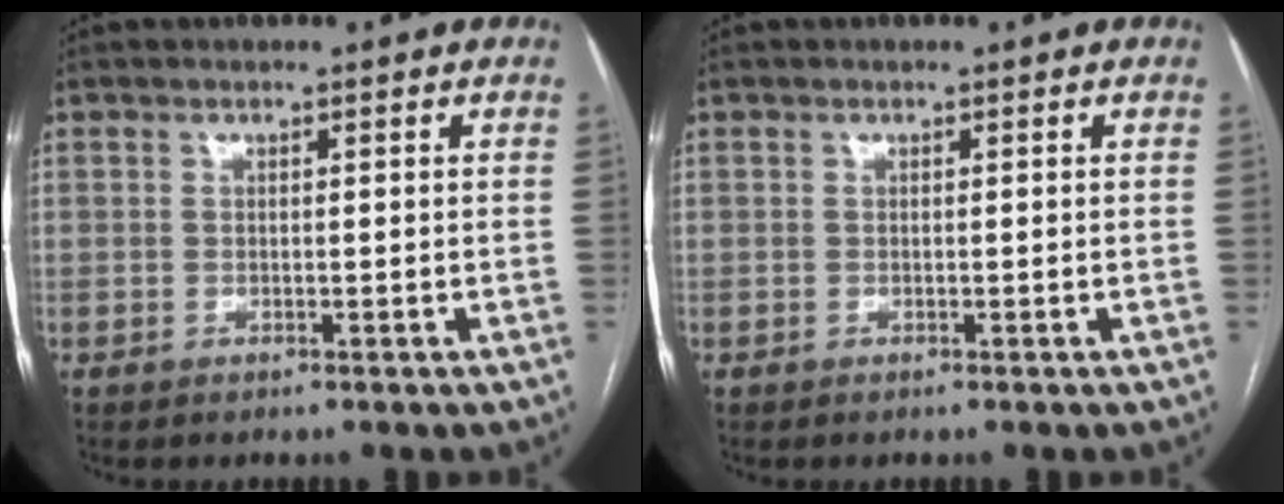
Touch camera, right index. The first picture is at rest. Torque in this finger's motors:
{"motor_torque": [0.03, 0.04, -0.02, 0.00]}